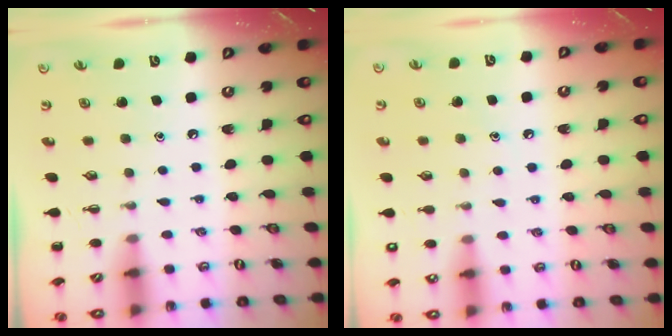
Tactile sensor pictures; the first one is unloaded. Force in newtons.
{"total": 6.0, "press": 5.8, "slide": 1.4}